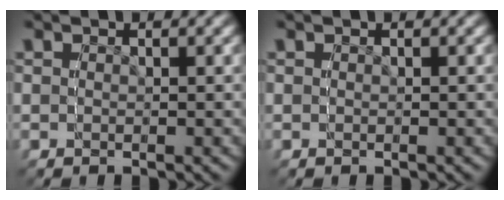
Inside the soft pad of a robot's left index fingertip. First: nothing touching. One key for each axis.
{"total": 0.0}